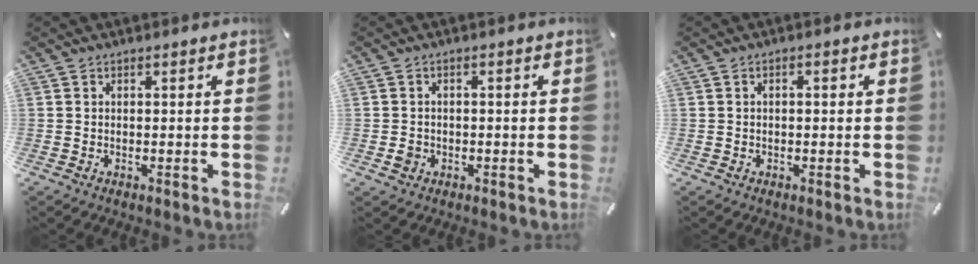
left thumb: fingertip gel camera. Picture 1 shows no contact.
{"total": 2.4, "force": [-0.7, 2.0, 1.1], "torque": [-0.020, 0.004, -0.015]}
{"total": 1.1, "force": [-0.2, 0.5, 0.9], "torque": [-0.016, 0.003, -0.005]}